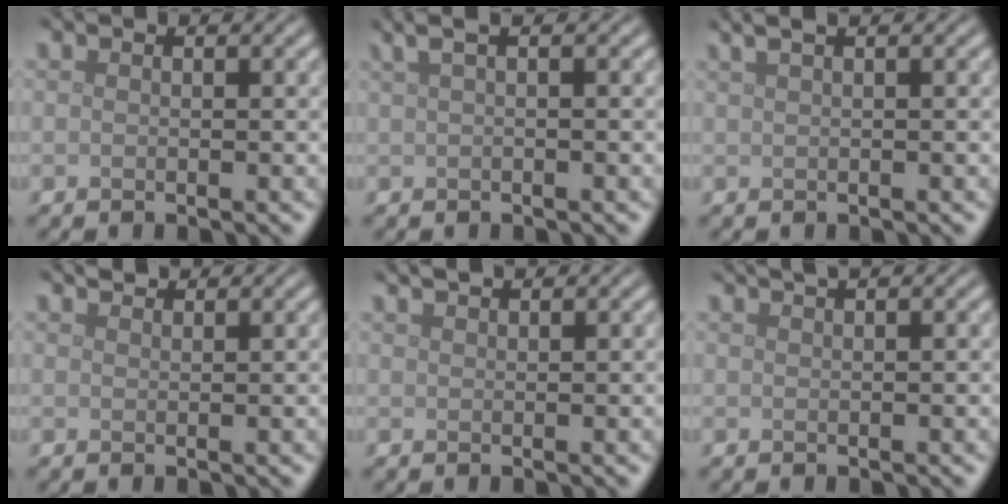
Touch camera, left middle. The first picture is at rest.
{"total": 3.3, "force": [1.6, 1.2, 2.6], "torque": [-0.034, 0.012, 0.013]}
{"total": 4.0, "force": [2.2, 1.9, 2.8], "torque": [-0.025, 0.029, 0.012]}
{"total": 1.1, "force": [1.1, 0.1, 0.2], "torque": [-0.006, 0.000, 0.017]}
{"total": 1.4, "force": [1.3, 0.2, 0.6], "torque": [-0.009, 0.002, 0.017]}
{"total": 1.9, "force": [1.4, 0.5, 1.2], "torque": [-0.010, 0.004, 0.013]}